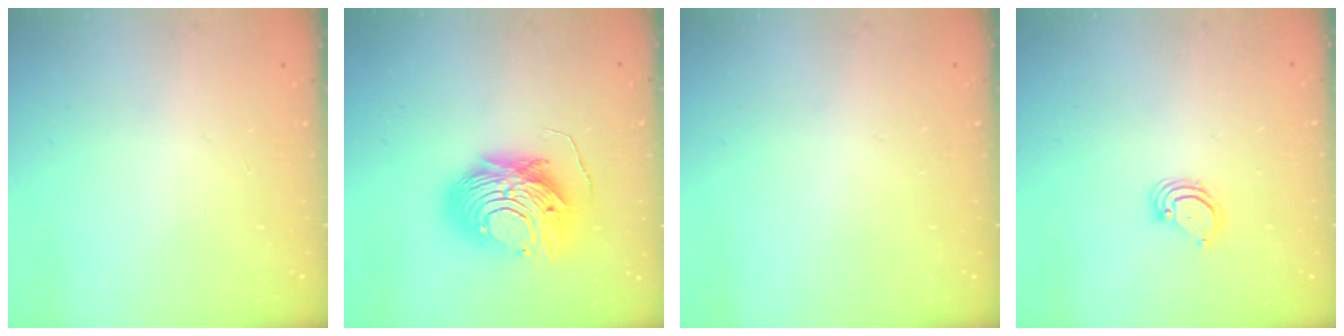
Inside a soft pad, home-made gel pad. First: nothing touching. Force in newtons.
{"total": 12.9, "press": 12.8, "slide": 1.1}
{"total": 0.0}
{"total": 3.9, "press": 3.9, "slide": 0.2}